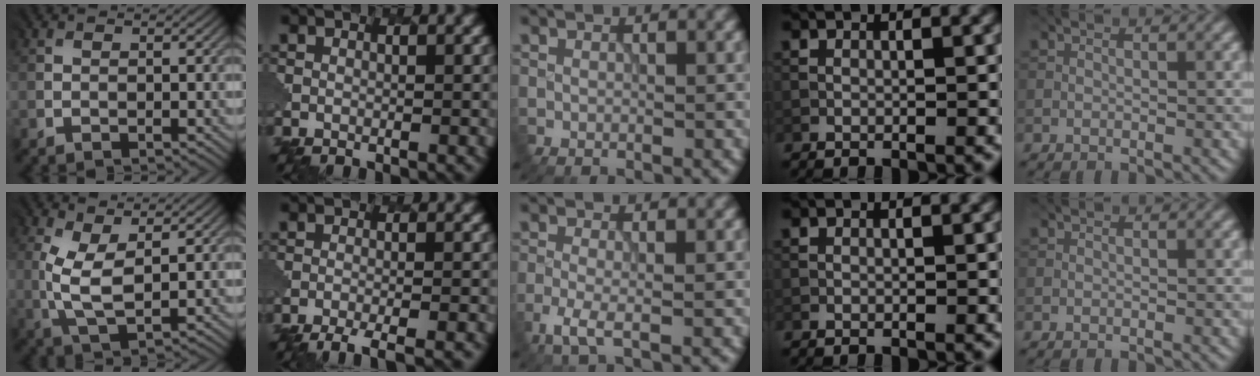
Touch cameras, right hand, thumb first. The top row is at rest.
{"thumb": {"total": 5.1, "force": [0.8, 1.9, 4.7], "torque": [-0.122, -0.002, 0.021]}, "index": {"total": 4.8, "force": [-4.0, 0.9, 2.6], "torque": [-0.033, -0.009, -0.066]}, "middle": {"total": 2.4, "force": [-1.2, 0.7, 1.9], "torque": [-0.047, -0.005, -0.029]}}